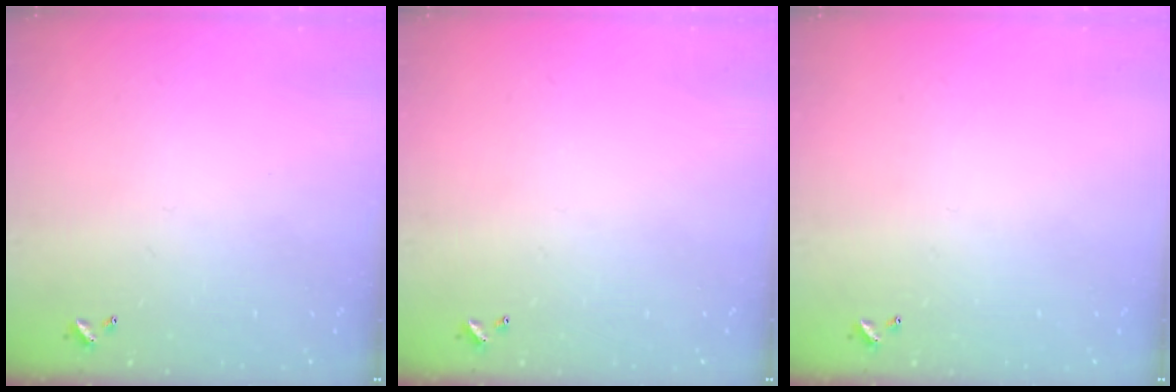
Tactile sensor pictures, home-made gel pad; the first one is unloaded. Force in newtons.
{"total": 0.0}
{"total": 0.0}